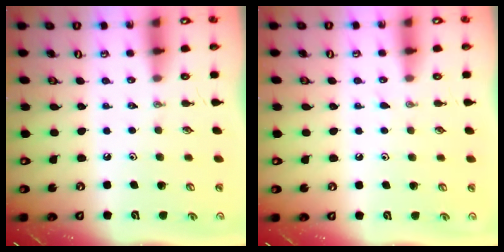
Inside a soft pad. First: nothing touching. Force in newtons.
{"total": 4.6, "press": 4.5, "slide": 0.5}